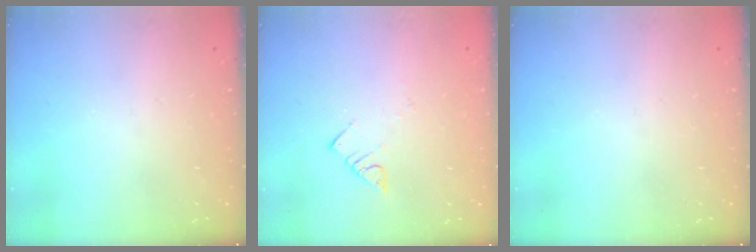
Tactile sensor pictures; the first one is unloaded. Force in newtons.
{"total": 3.9, "press": 3.8, "slide": 0.4}
{"total": 0.0}